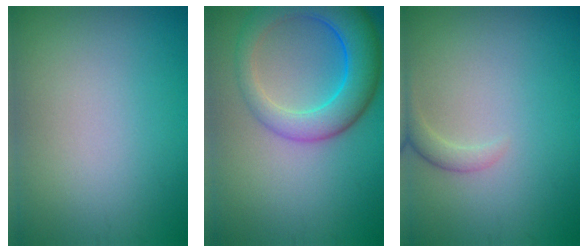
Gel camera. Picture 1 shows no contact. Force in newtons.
{"total": 7.3, "press": 7.3, "slide": 0.3}
{"total": 1.4, "press": 1.4, "slide": 0.1}